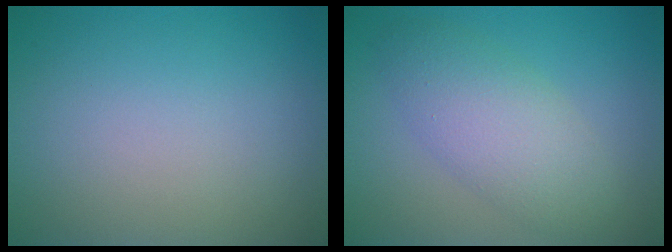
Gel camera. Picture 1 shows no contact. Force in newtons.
{"total": 4.7, "press": 4.7, "slide": 0.0}